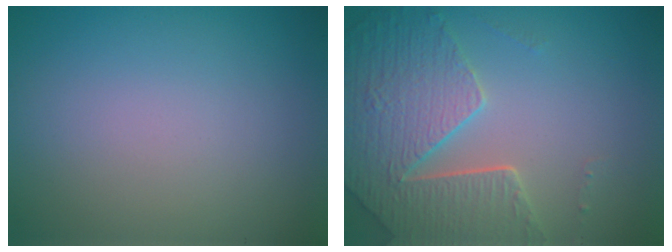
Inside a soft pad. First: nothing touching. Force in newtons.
{"total": 5.7, "press": 4.8, "slide": 2.9}